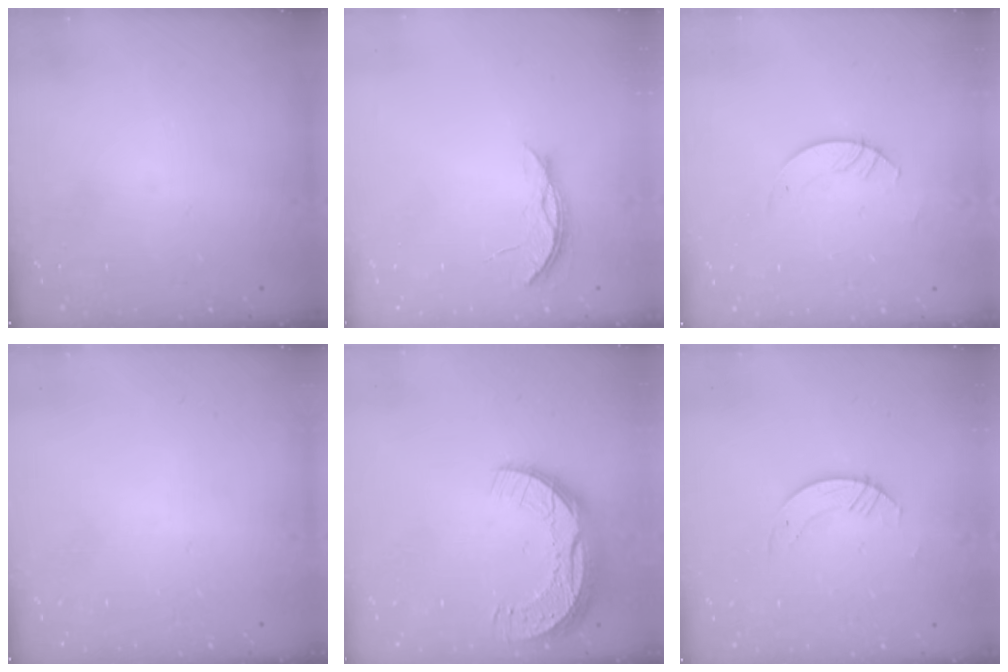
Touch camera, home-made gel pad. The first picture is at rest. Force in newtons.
{"total": 3.9, "press": 3.9, "slide": 0.4}
{"total": 3.0, "press": 3.0, "slide": 0.3}
{"total": 0.0}
{"total": 12.5, "press": 12.5, "slide": 0.7}
{"total": 2.8, "press": 2.8, "slide": 0.2}